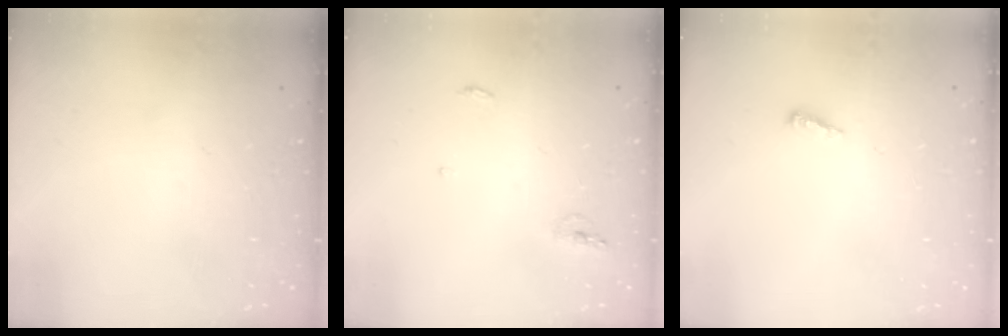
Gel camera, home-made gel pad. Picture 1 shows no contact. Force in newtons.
{"total": 5.0, "press": 4.8, "slide": 1.5}
{"total": 2.5, "press": 2.5, "slide": 0.2}